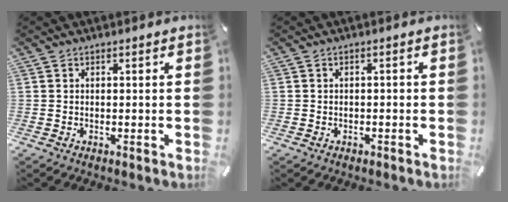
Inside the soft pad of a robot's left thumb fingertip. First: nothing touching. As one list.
[{"total": 1.0, "force": [-0.6, 0.7, 0.4], "torque": [-0.010, 0.002, -0.014]}]